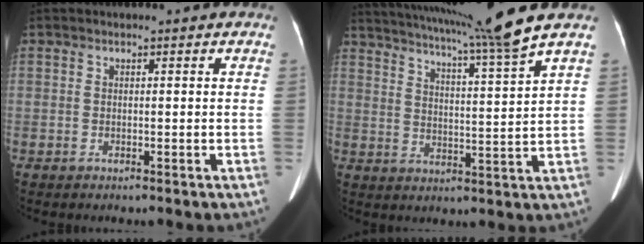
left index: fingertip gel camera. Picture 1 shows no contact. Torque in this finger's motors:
{"motor_torque": [0.25, -1.04, 0.18, 0.11]}